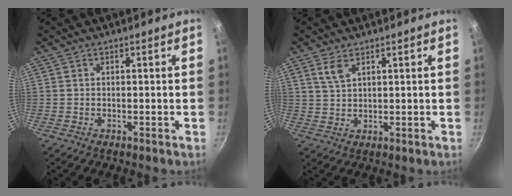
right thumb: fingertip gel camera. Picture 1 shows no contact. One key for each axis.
{"total": 3.6, "fx": 2.1, "fy": 1.8, "fz": 2.4, "tx": -0.044, "ty": -0.009, "tz": 0.046}